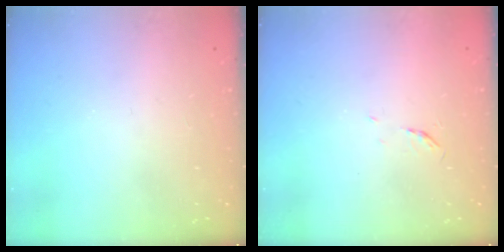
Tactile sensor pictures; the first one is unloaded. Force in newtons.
{"total": 3.5, "press": 3.4, "slide": 0.5}